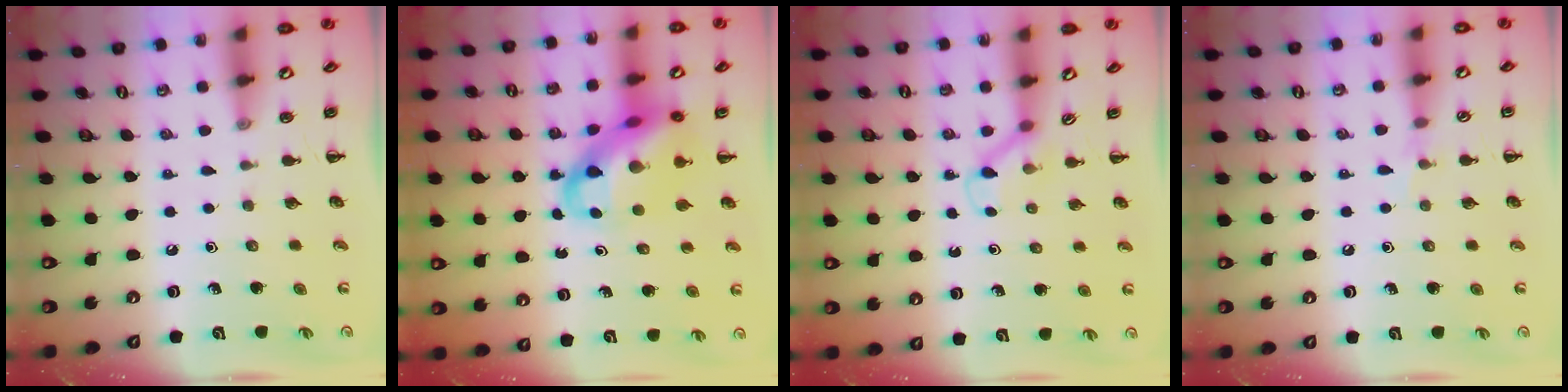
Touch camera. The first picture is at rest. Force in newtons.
{"total": 14.8, "press": 14.3, "slide": 3.6}
{"total": 2.6, "press": 2.4, "slide": 0.9}
{"total": 3.8, "press": 3.6, "slide": 1.3}